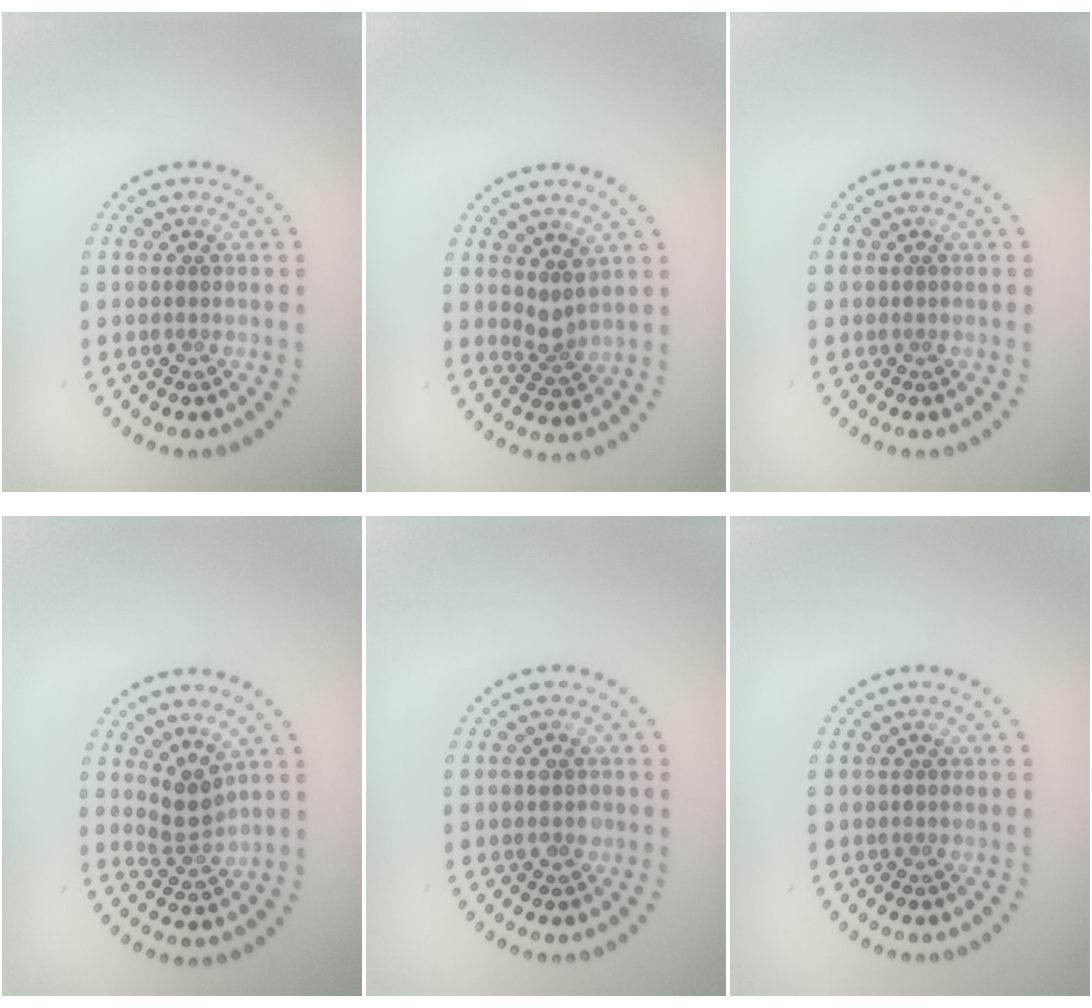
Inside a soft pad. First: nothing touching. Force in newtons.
{"total": 1.9, "press": 1.4, "slide": 1.2}
{"total": 0.0}
{"total": 2.5, "press": 1.9, "slide": 1.7}
{"total": 1.1, "press": 1.1, "slide": 0.0}
{"total": 0.0}